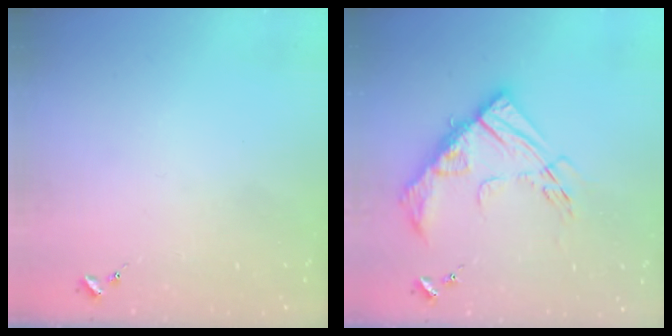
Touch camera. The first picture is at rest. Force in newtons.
{"total": 17.2, "press": 17.1, "slide": 1.6}